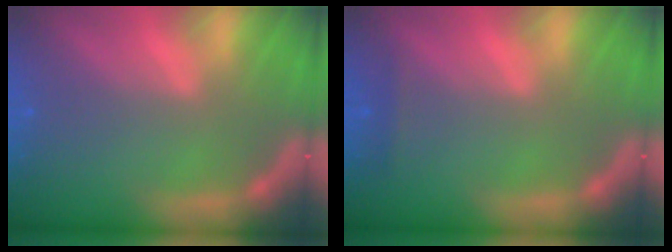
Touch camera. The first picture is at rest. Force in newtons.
{"total": 0.9}